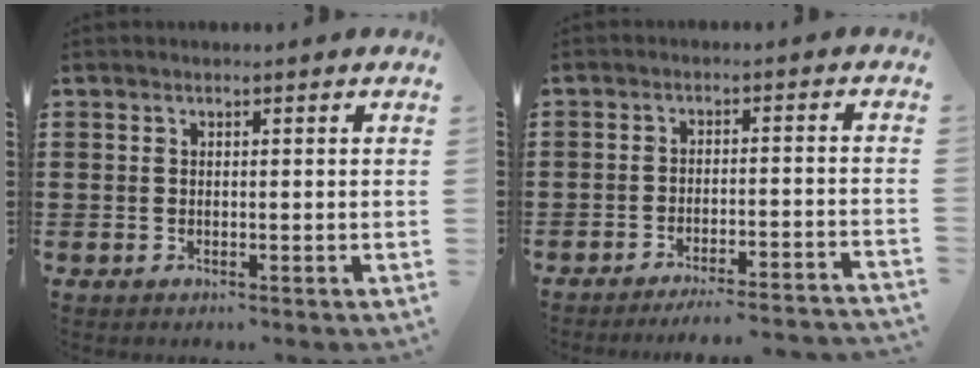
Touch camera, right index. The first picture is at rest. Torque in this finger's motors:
{"motor_torque": [0.82, 0.90, 0.42, 0.08]}